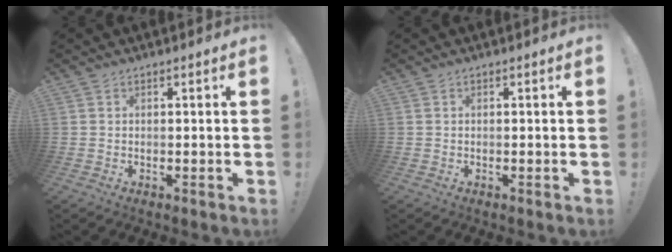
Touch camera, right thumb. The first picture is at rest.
{"total": 0.0}